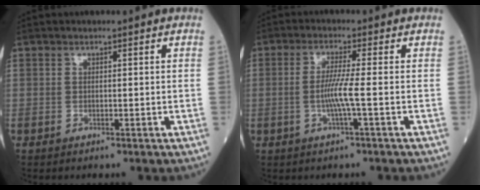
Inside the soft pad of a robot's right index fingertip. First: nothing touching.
{"total": 4.2, "force": [-0.9, -0.8, 4.0], "torque": [-0.084, -0.003, -0.019]}